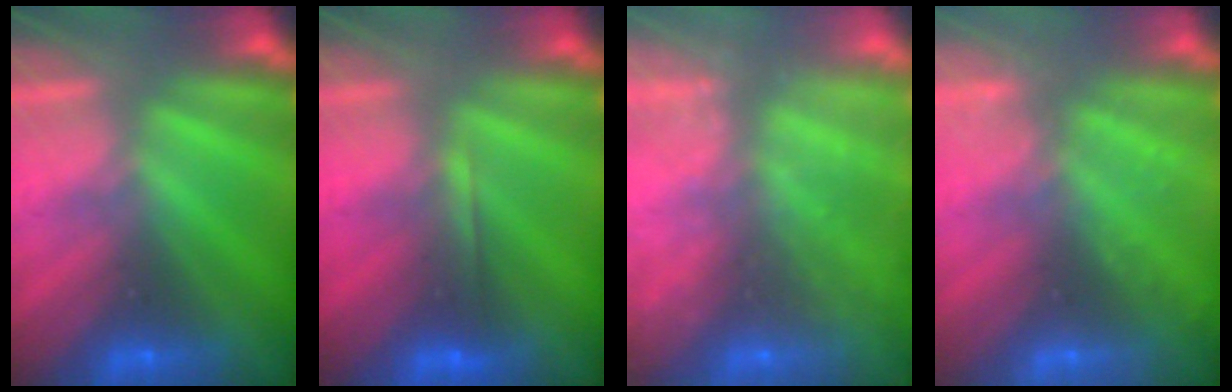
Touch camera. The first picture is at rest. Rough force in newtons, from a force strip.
{"total": 1.8}
{"total": 7.2}
{"total": 2.2}